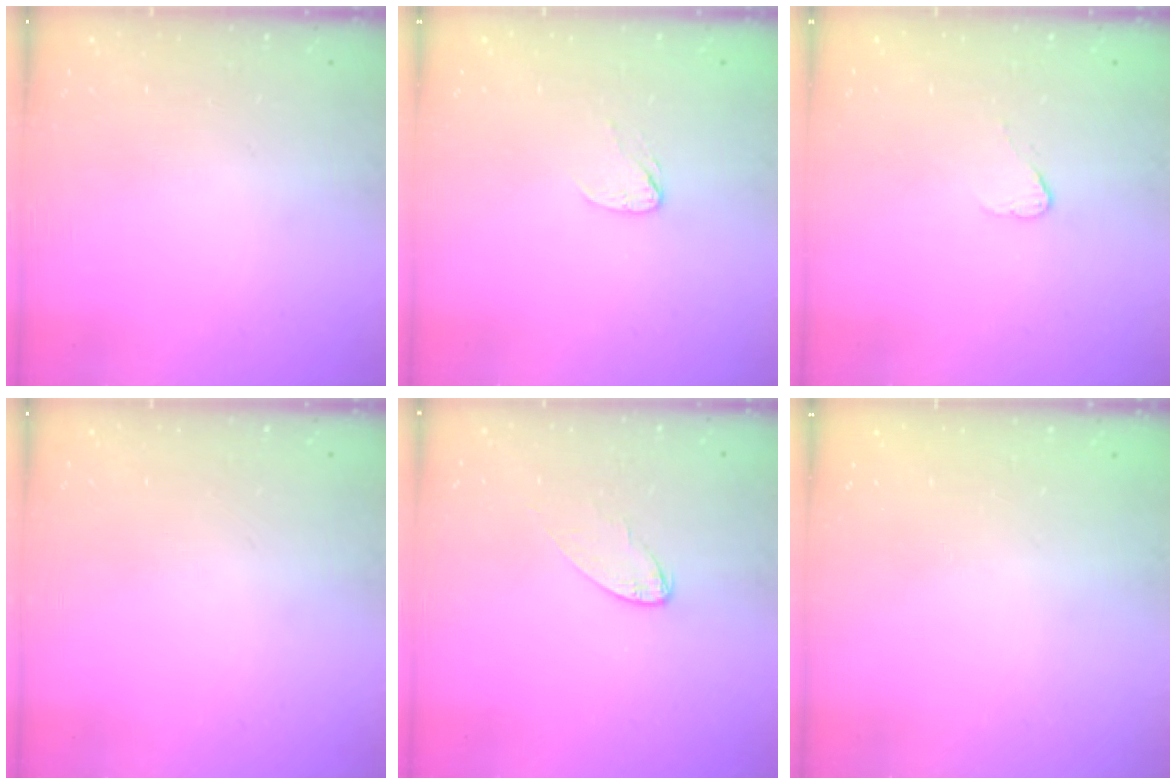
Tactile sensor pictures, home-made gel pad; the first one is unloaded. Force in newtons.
{"total": 3.4, "press": 3.4, "slide": 0.4}
{"total": 2.7, "press": 2.7, "slide": 0.3}
{"total": 0.0}
{"total": 4.3, "press": 4.3, "slide": 0.3}
{"total": 0.0}